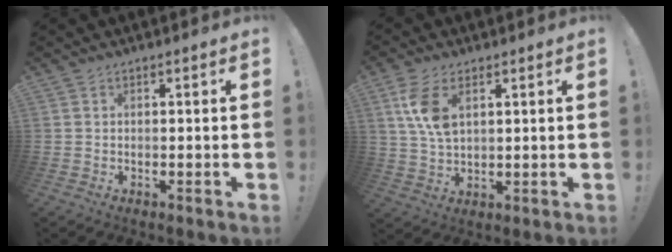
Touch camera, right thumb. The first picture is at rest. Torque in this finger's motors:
{"motor_torque": [0.52, 1.93, 0.49, -0.27, 0.06]}